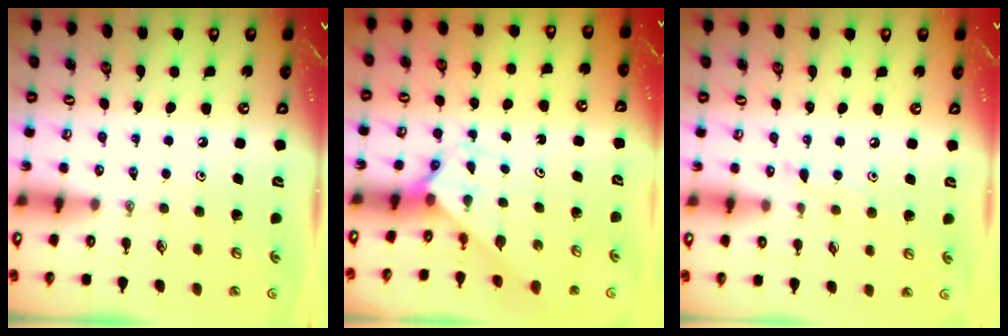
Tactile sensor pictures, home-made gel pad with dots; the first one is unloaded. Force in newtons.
{"total": 2.2, "press": 2.2, "slide": 0.1}
{"total": 5.5, "press": 5.4, "slide": 0.7}